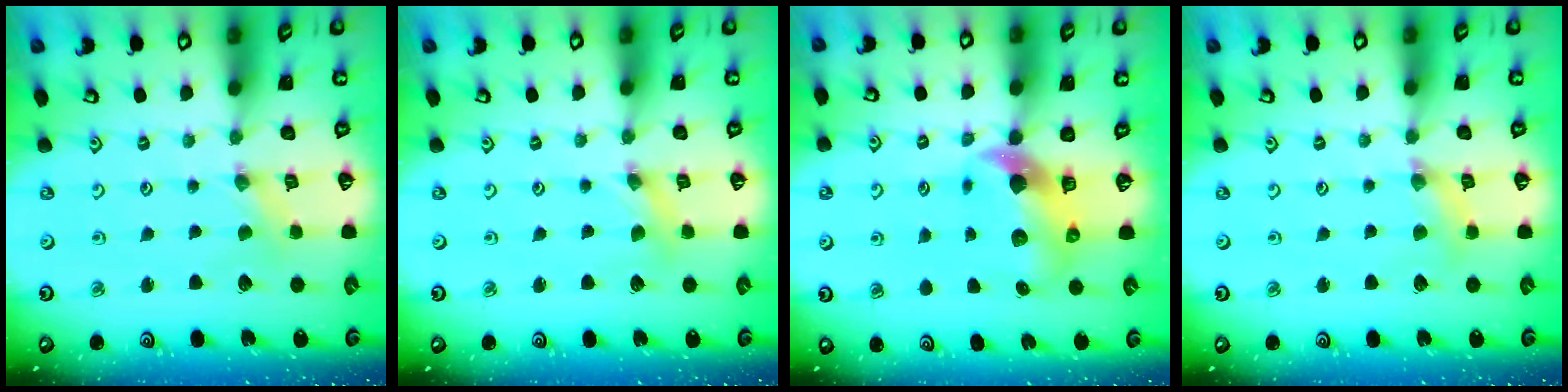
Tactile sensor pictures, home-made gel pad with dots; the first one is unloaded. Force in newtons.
{"total": 2.3, "press": 2.3, "slide": 0.3}
{"total": 8.3, "press": 8.2, "slide": 1.2}
{"total": 4.8, "press": 4.7, "slide": 0.4}